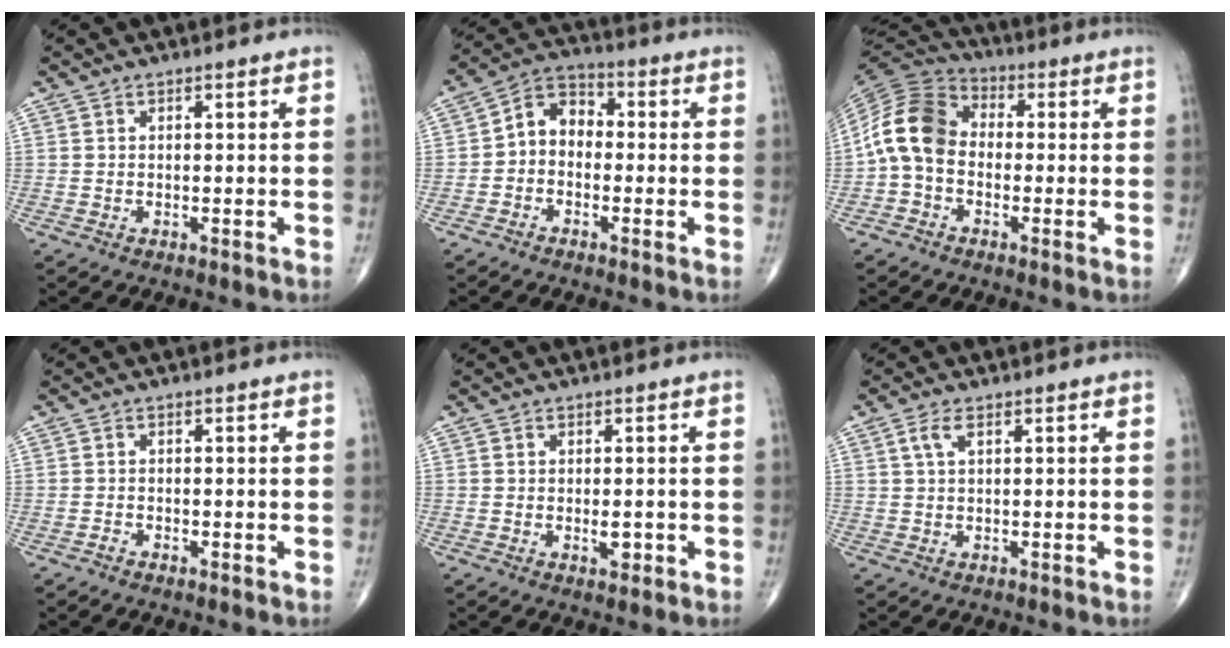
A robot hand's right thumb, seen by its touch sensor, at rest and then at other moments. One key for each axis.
{"total": 7.0, "fx": -0.9, "fy": 5.4, "fz": 4.4, "tx": -0.045, "ty": 0.031, "tz": -0.036}
{"total": 11.3, "fx": -1.3, "fy": 8.4, "fz": 7.5, "tx": -0.140, "ty": 0.030, "tz": -0.042}
{"total": 0.7, "fx": -0.5, "fy": 0.3, "fz": 0.3, "tx": -0.010, "ty": 0.002, "tz": -0.013}
{"total": 2.0, "fx": -0.5, "fy": 1.0, "fz": 1.7, "tx": -0.025, "ty": -0.002, "tz": -0.005}
{"total": 2.6, "fx": 1.1, "fy": 1.1, "fz": 2.1, "tx": -0.050, "ty": 0.011, "tz": 0.026}